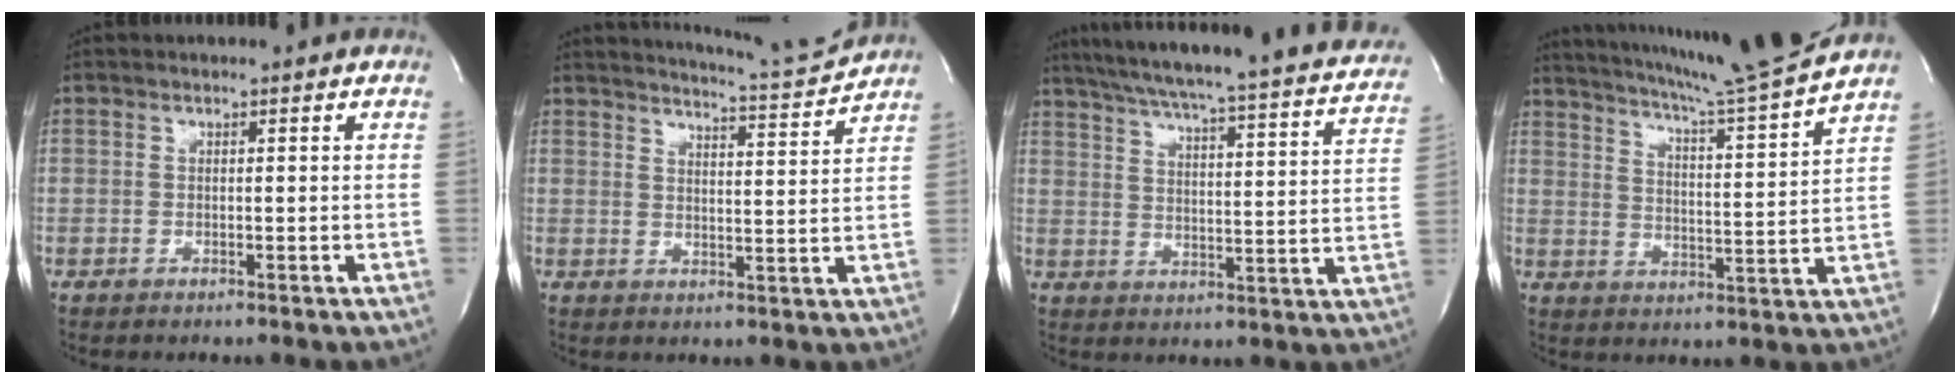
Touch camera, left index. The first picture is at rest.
{"total": 8.9, "force": [8.7, -1.5, 1.3], "torque": [-0.032, -0.028, 0.122]}
{"total": 30.4, "force": [27.1, 2.4, 13.6], "torque": [-0.215, -0.057, 0.333]}
{"total": 17.6, "force": [15.7, -2.2, 7.7], "torque": [-0.133, -0.039, 0.221]}